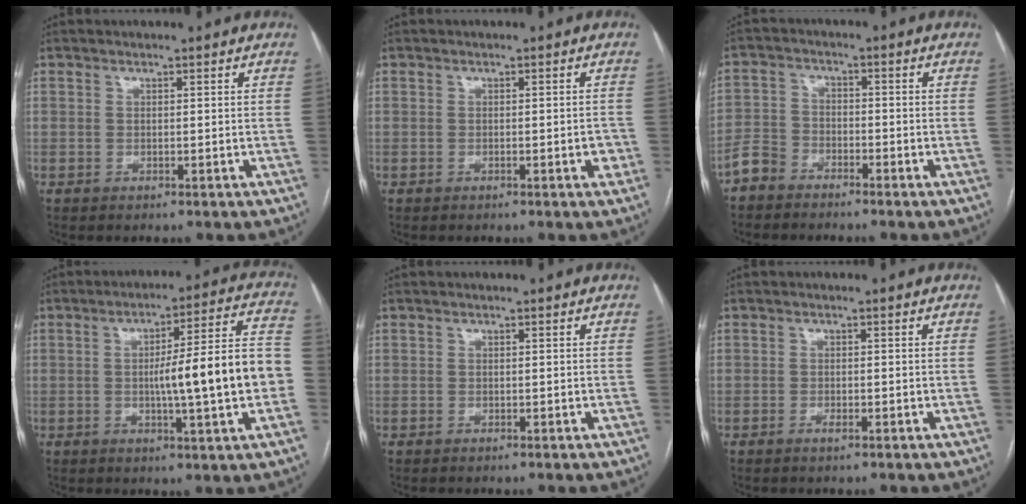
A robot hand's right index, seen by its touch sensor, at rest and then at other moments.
{"total": 1.7, "force": [-0.7, 0.3, 1.5], "torque": [-0.019, 0.000, -0.010]}
{"total": 3.8, "force": [-3.2, 2.1, 0.3], "torque": [-0.006, 0.004, -0.072]}
{"total": 15.2, "force": [-2.0, 0.5, 15.1], "torque": [-0.218, 0.019, -0.031]}
{"total": 0.0}
{"total": 1.0, "force": [-0.7, 0.1, 0.7], "torque": [-0.015, 0.000, -0.012]}